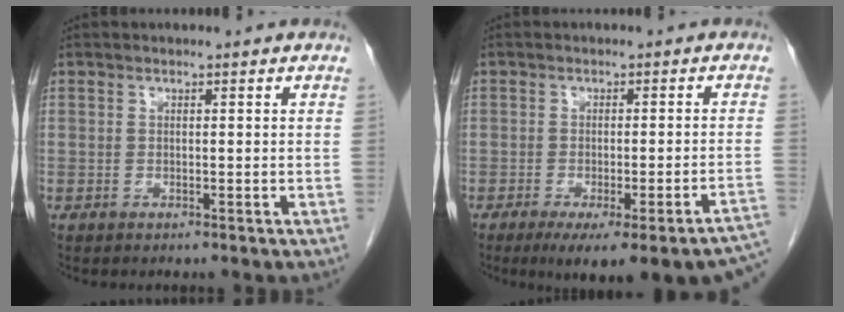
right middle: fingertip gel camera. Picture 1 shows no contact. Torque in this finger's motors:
{"motor_torque": [0.45, -0.41, 0.18, 0.08]}